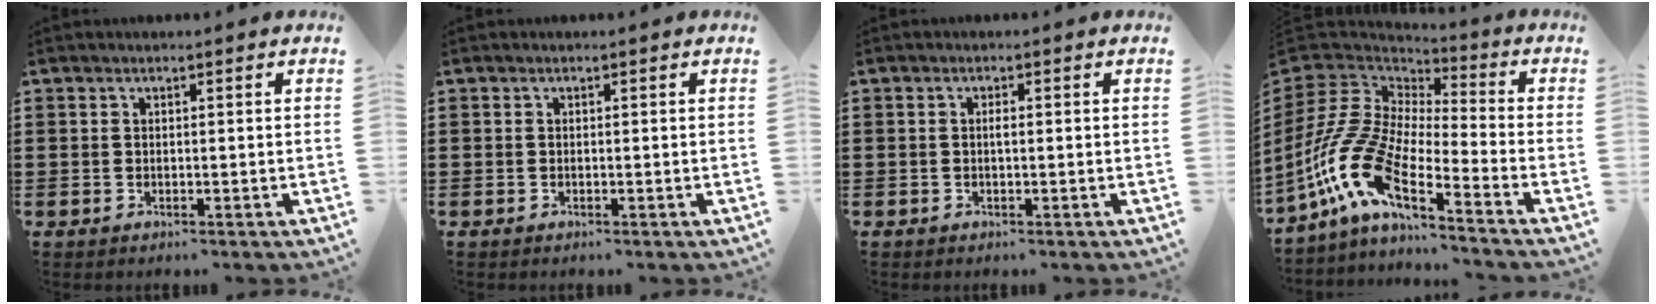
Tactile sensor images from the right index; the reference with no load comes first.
{"total": 0.0}
{"total": 0.9, "force": [0.0, 0.2, 0.8], "torque": [-0.017, -0.001, -0.001]}
{"total": 12.8, "force": [-7.6, 4.4, 9.4], "torque": [-0.249, -0.019, -0.171]}